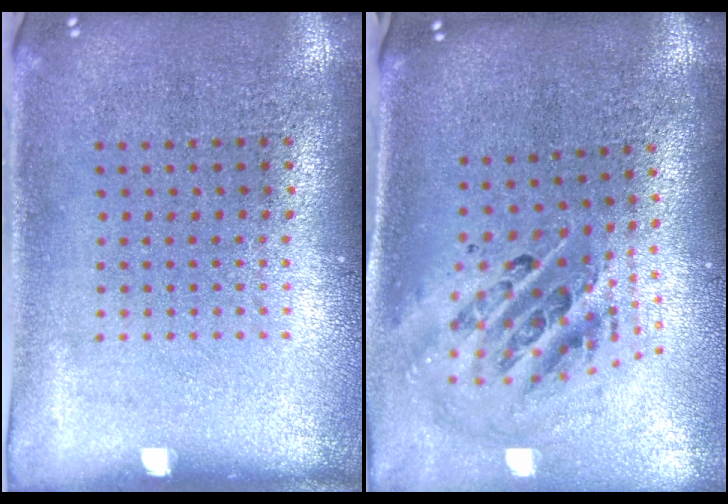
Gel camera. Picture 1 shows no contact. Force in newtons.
{"total": 1.7, "press": 1.4, "slide": 1.0}